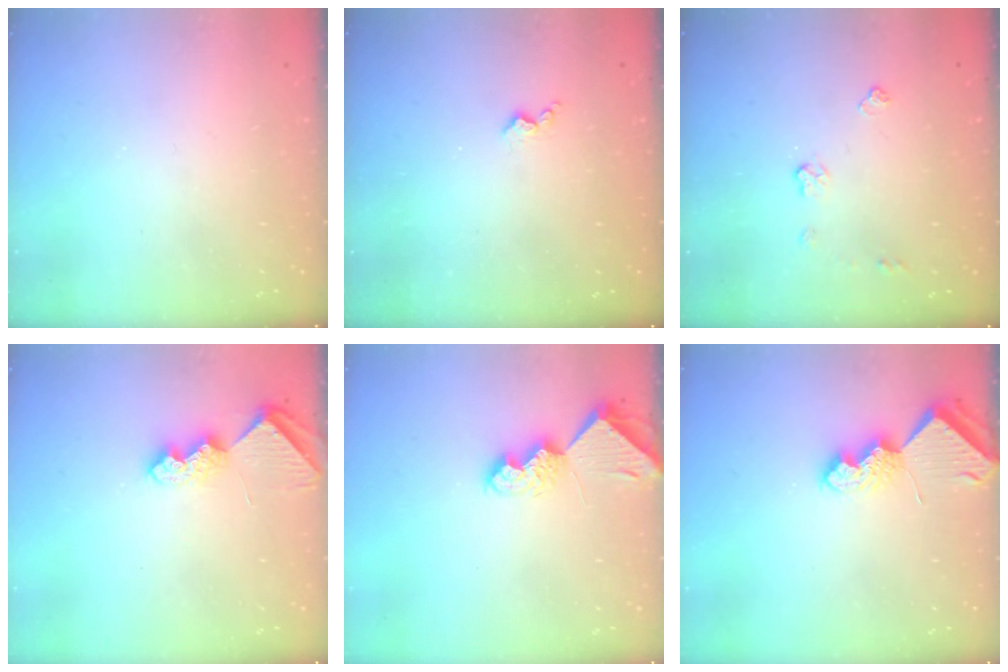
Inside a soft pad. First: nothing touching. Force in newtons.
{"total": 4.0, "press": 4.0, "slide": 0.7}
{"total": 5.2, "press": 5.1, "slide": 0.1}
{"total": 7.6, "press": 7.6, "slide": 0.2}
{"total": 7.7, "press": 7.6, "slide": 0.9}
{"total": 7.3, "press": 7.2, "slide": 0.9}